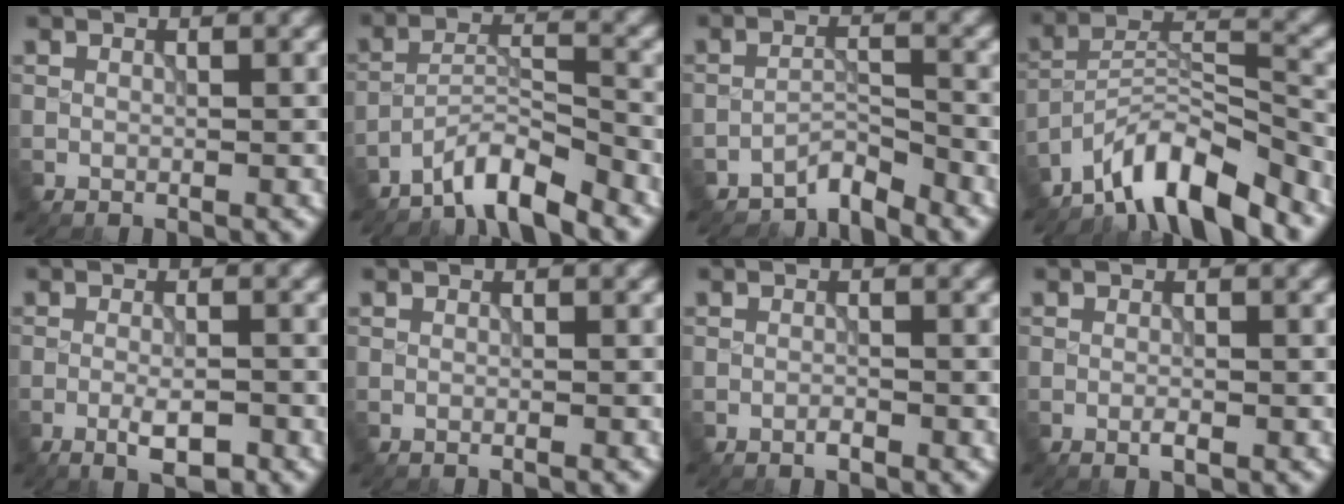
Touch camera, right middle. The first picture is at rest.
{"total": 5.2, "force": [-4.5, 0.7, 2.5], "torque": [-0.041, 0.005, -0.090]}
{"total": 2.8, "force": [-2.7, 0.3, 0.6], "torque": [-0.006, 0.008, -0.053]}
{"total": 8.7, "force": [-7.2, 2.0, 4.4], "torque": [-0.064, 0.006, -0.140]}
{"total": 3.0, "force": [-1.6, 0.8, 2.4], "torque": [-0.047, -0.001, -0.029]}
{"total": 0.6, "force": [-0.4, 0.1, 0.3], "torque": [0.000, -0.003, -0.013]}
{"total": 0.7, "force": [-0.6, 0.1, 0.4], "torque": [-0.008, 0.002, -0.011]}
{"total": 0.9, "force": [-0.5, 0.1, 0.8], "torque": [-0.014, -0.001, -0.009]}